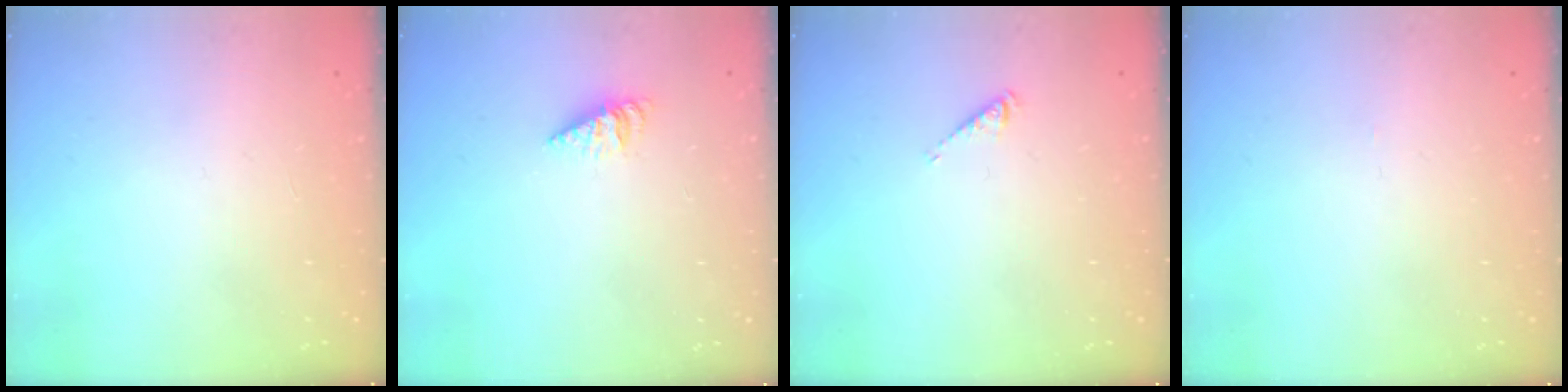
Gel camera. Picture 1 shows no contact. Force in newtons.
{"total": 2.6, "press": 2.6, "slide": 0.4}
{"total": 2.7, "press": 2.6, "slide": 0.5}
{"total": 0.0}